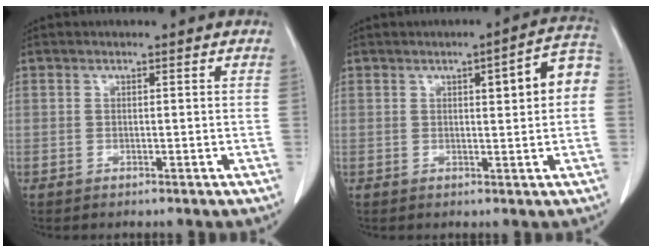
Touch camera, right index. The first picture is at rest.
{"total": 7.1, "force": [1.2, 1.2, 6.9], "torque": [-0.088, 0.022, 0.011]}